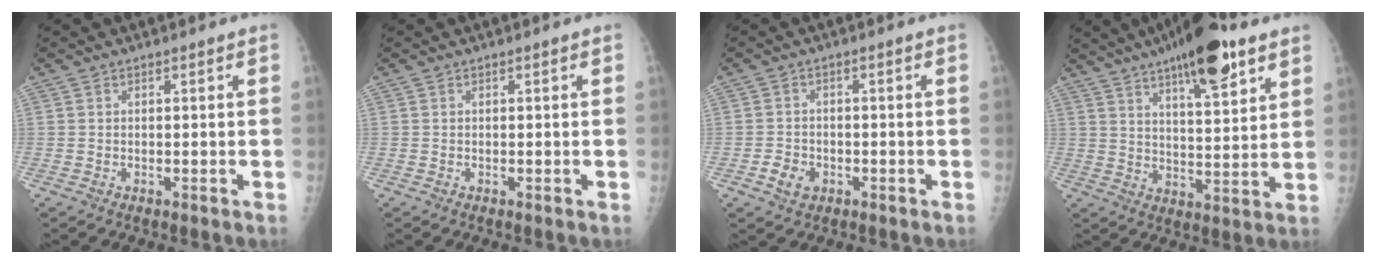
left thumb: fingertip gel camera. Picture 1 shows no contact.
{"total": 0.0}
{"total": 3.5, "force": [-1.4, 2.7, 1.7], "torque": [-0.023, 0.004, -0.021]}
{"total": 16.7, "force": [10.0, 4.9, 12.4], "torque": [-0.167, -0.040, 0.156]}